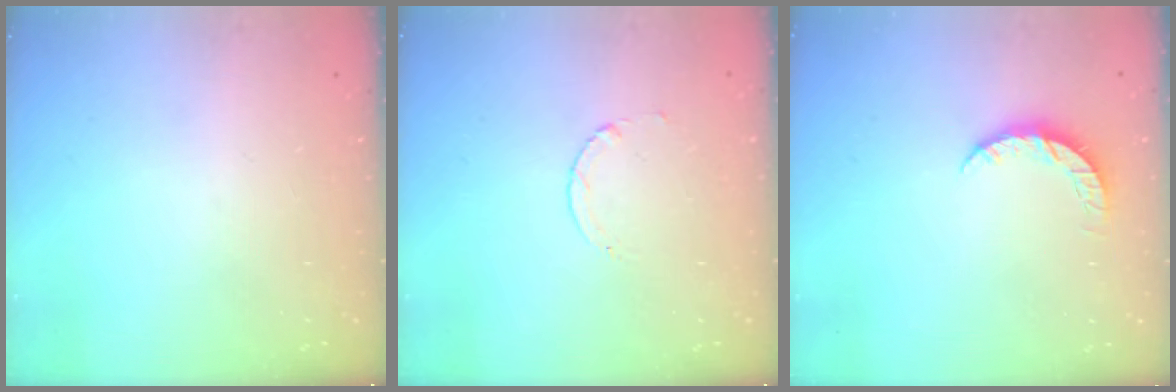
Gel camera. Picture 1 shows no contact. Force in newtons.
{"total": 2.3, "press": 2.3, "slide": 0.3}
{"total": 5.2, "press": 5.1, "slide": 0.4}